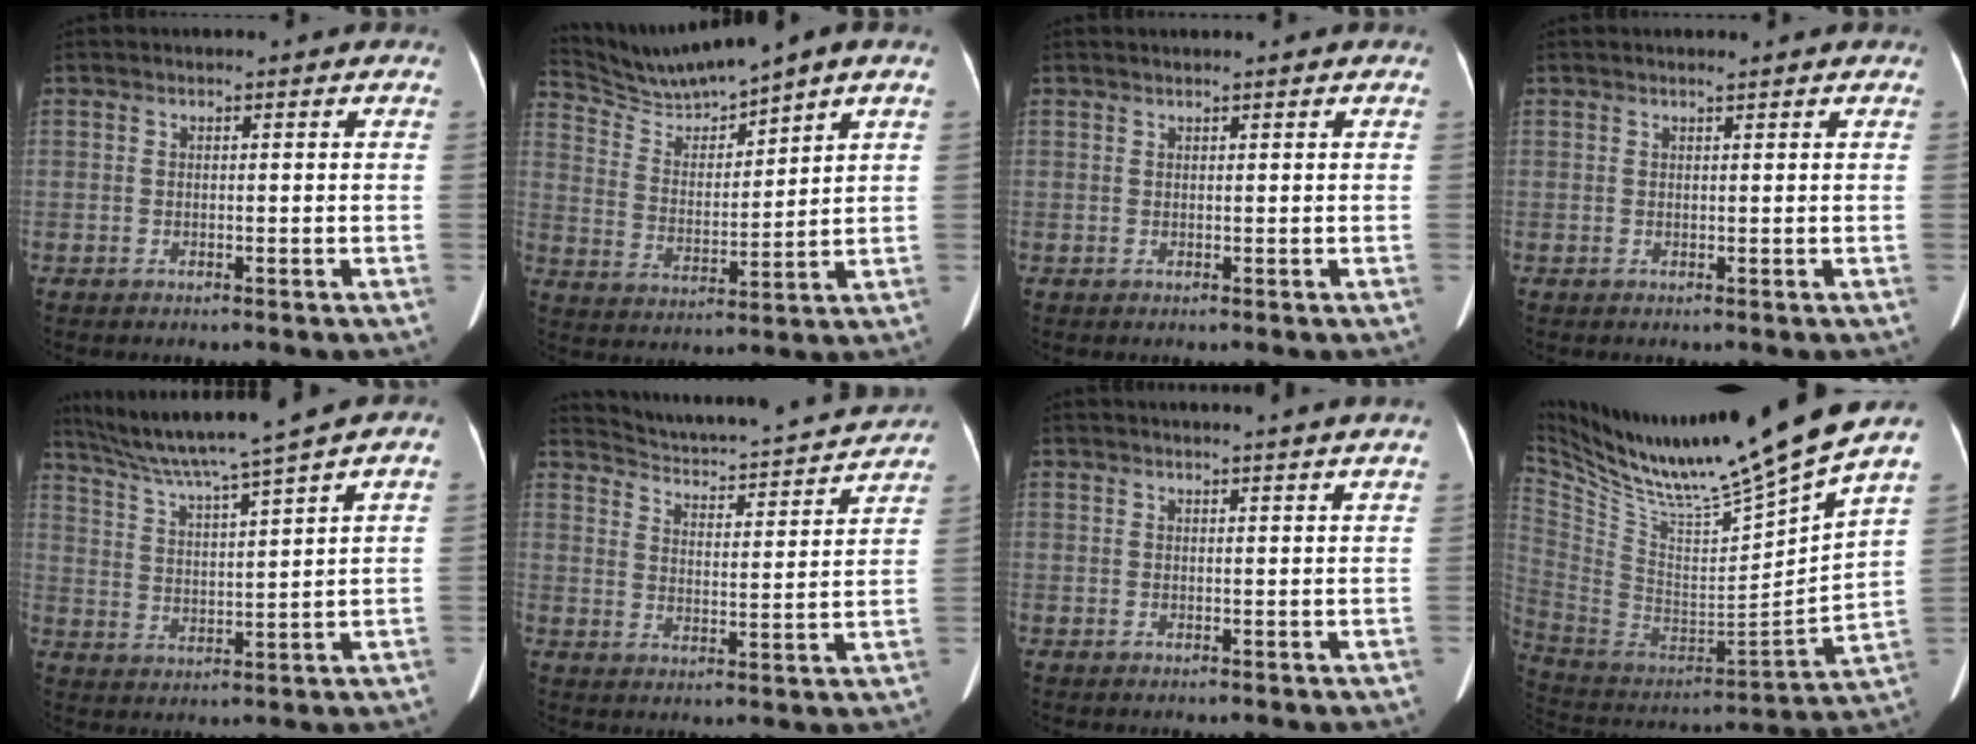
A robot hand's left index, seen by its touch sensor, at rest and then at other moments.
{"total": 8.4, "force": [7.9, -1.0, 2.6], "torque": [-0.068, 0.008, 0.167]}
{"total": 0.9, "force": [0.8, -0.2, 0.4], "torque": [-0.009, 0.012, 0.020]}
{"total": 0.7, "force": [0.6, -0.1, 0.3], "torque": [-0.012, 0.008, 0.015]}
{"total": 11.4, "force": [9.3, -2.1, 6.4], "torque": [-0.112, 0.012, 0.167]}
{"total": 16.1, "force": [15.6, 1.3, 3.7], "torque": [-0.063, -0.019, 0.209]}
{"total": 5.1, "force": [4.6, -1.2, 2.0], "torque": [-0.023, 0.008, 0.043]}
{"total": 26.8, "force": [21.7, -1.2, 15.7], "torque": [-0.276, -0.047, 0.362]}